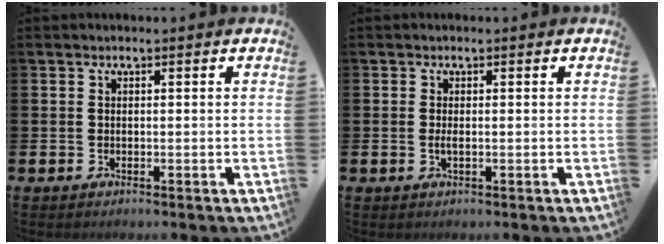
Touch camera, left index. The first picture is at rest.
{"total": 0.9, "force": [-0.1, 0.2, 0.9], "torque": [-0.020, 0.001, -0.002]}